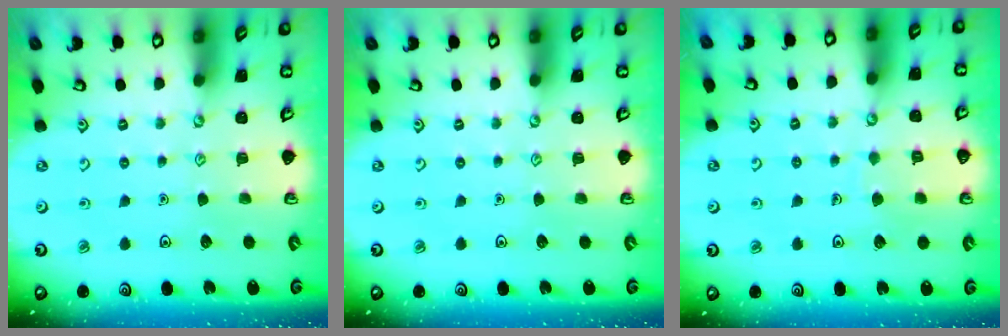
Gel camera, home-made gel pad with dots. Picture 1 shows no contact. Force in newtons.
{"total": 0.0}
{"total": 5.0, "press": 5.0, "slide": 0.5}